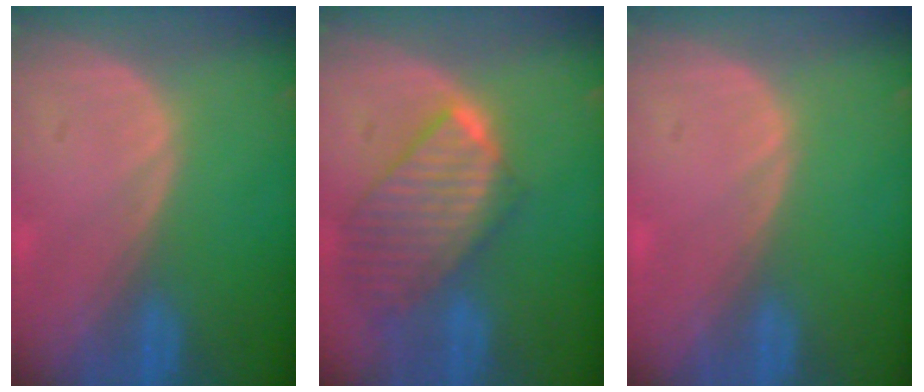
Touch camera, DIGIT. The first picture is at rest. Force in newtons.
{"total": 9.7, "press": 8.4, "slide": 4.9}
{"total": 0.7, "press": 0.1, "slide": 0.7}